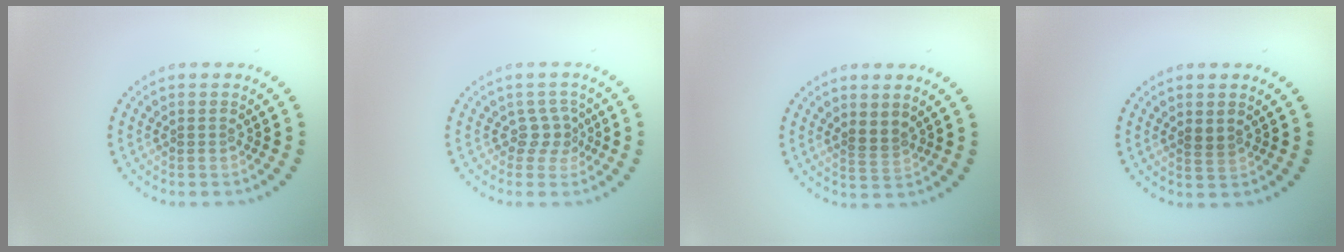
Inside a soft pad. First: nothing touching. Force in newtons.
{"total": 2.0, "press": 1.3, "slide": 1.5}
{"total": 1.7, "press": 1.4, "slide": 1.0}
{"total": 1.1, "press": 0.9, "slide": 0.6}